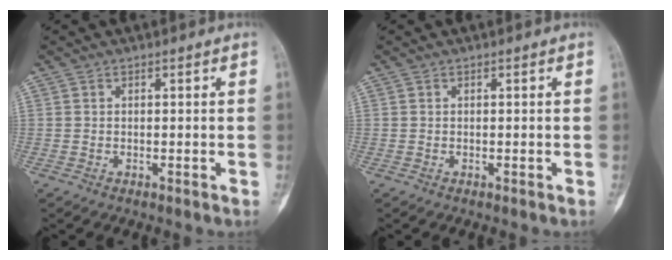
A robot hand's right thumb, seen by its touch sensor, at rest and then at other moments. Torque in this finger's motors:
{"motor_torque": [0.67, 0.06, 0.15, 0.10, 0.08]}